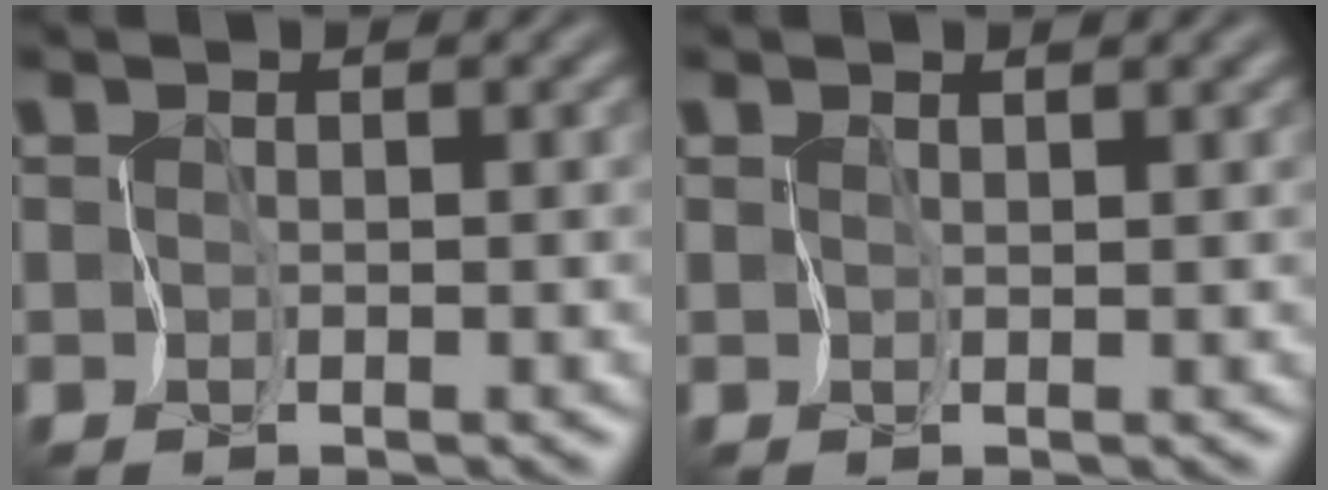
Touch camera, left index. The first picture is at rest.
{"total": 1.6, "force": [1.1, 0.3, 1.1], "torque": [-0.011, 0.001, 0.022]}